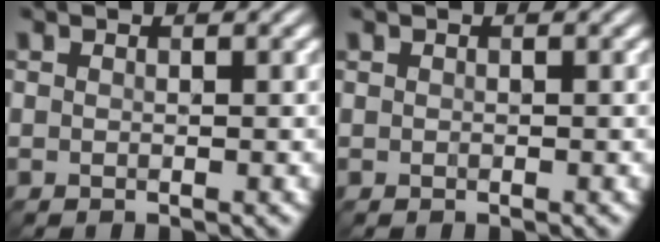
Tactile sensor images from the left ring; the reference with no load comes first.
{"total": 0.0}